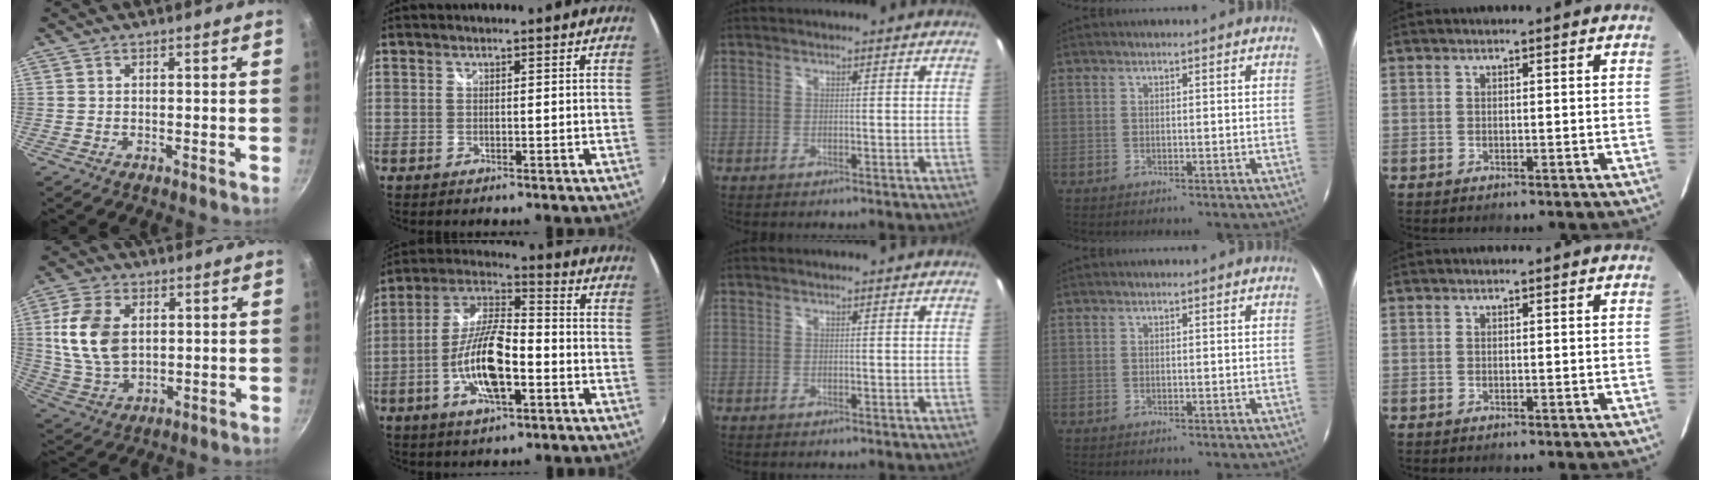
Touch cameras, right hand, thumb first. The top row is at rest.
{"thumb": {"total": 12.6, "force": [2.3, 8.4, 9.2], "torque": [-0.166, -0.012, 0.051]}, "index": {"total": 13.9, "force": [-4.5, 4.5, 12.3], "torque": [-0.254, 0.000, -0.085]}}